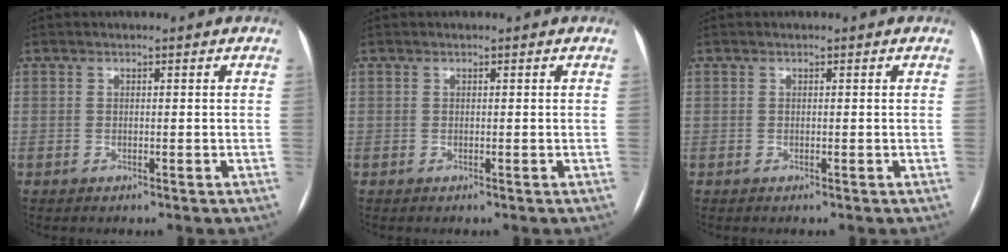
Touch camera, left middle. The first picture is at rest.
{"total": 0.0}
{"total": 0.0}